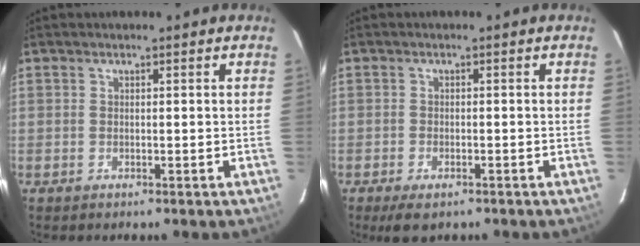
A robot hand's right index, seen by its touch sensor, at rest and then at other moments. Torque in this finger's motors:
{"motor_torque": [0.38, -0.24, 0.11, 0.01]}